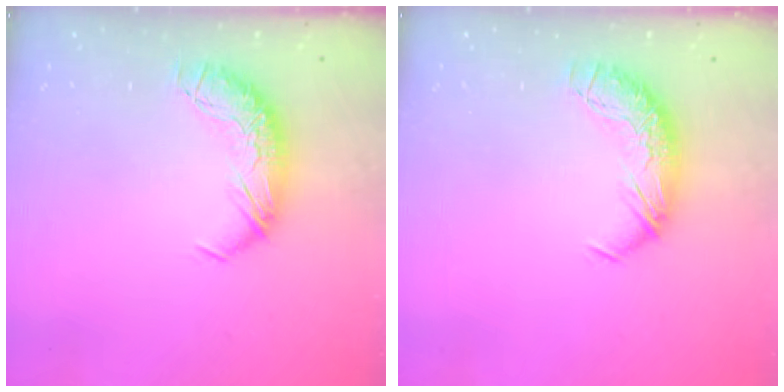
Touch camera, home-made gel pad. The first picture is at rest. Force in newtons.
{"total": 0.0}